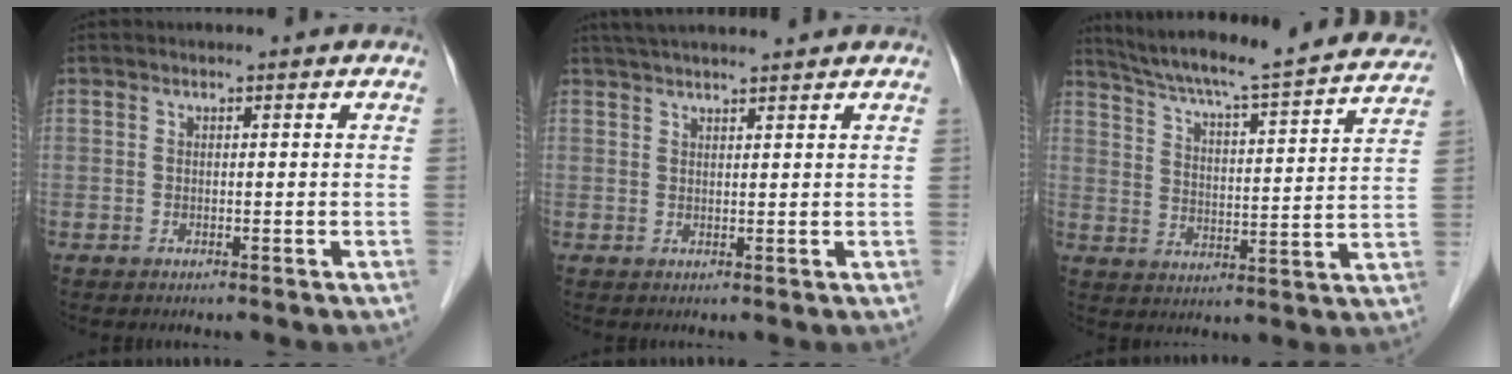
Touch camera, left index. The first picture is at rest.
{"total": 9.1, "force": [8.0, 0.3, 4.3], "torque": [-0.067, 0.037, 0.114]}
{"total": 25.8, "force": [23.5, 1.4, 10.6], "torque": [-0.175, -0.031, 0.312]}